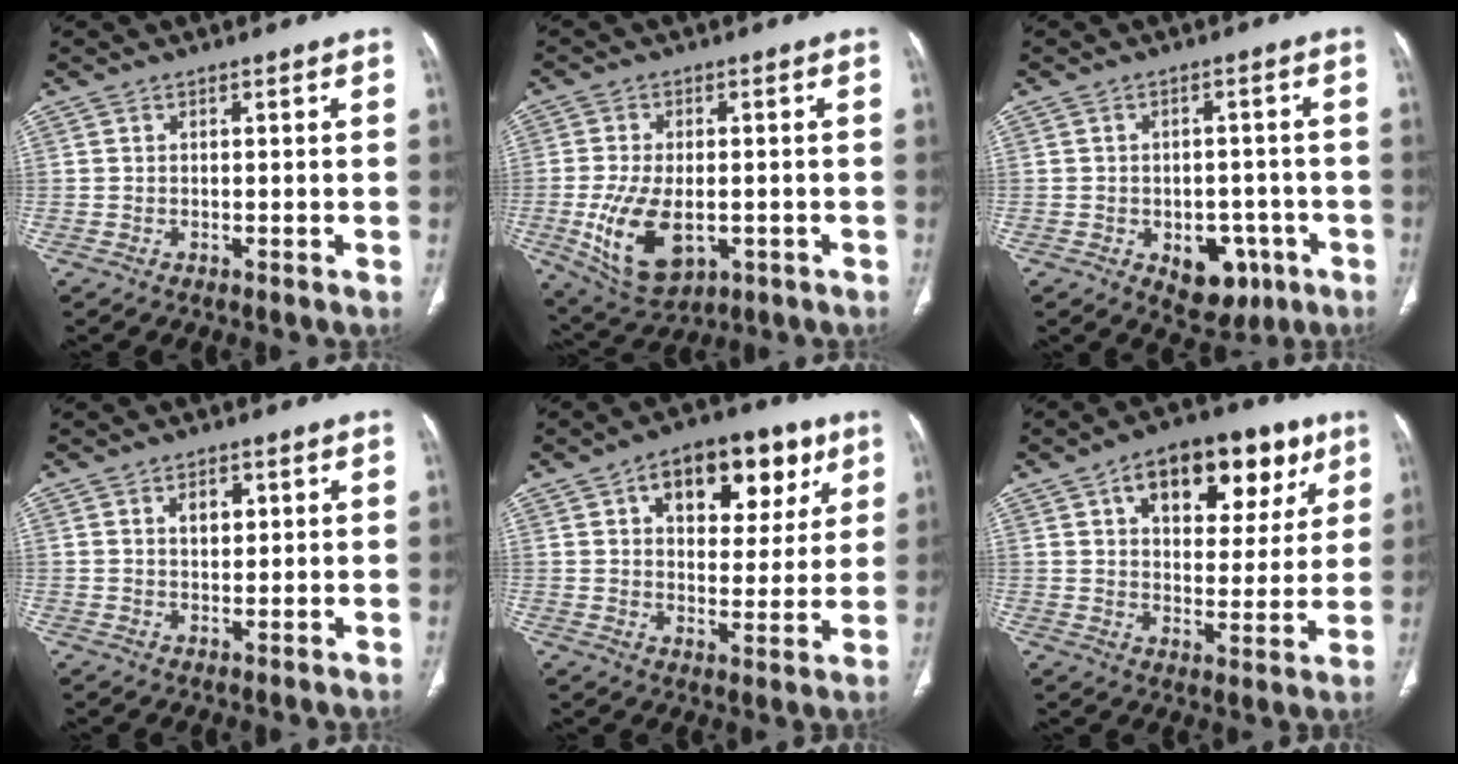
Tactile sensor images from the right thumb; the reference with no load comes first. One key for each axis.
{"total": 12.6, "fx": -3.0, "fy": 7.1, "fz": 10.0, "tx": -0.183, "ty": -0.005, "tz": -0.034}
{"total": 9.1, "fx": -3.7, "fy": 6.1, "fz": 5.7, "tx": -0.040, "ty": 0.020, "tz": -0.035}
{"total": 3.5, "fx": 1.3, "fy": 2.2, "fz": 2.4, "tx": -0.026, "ty": -0.005, "tz": 0.022}
{"total": 16.7, "fx": 7.4, "fy": 9.8, "fz": 11.4, "tx": -0.108, "ty": -0.009, "tz": 0.108}
{"total": 19.2, "fx": 8.9, "fy": 10.8, "fz": 13.1, "tx": -0.137, "ty": -0.007, "tz": 0.129}